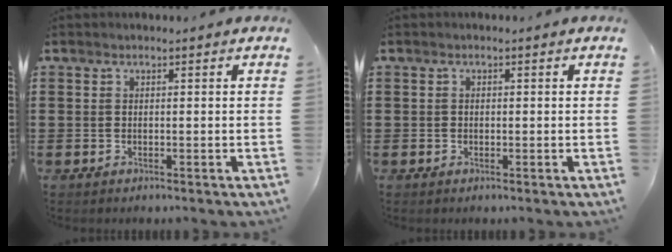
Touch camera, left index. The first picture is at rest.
{"total": 0.5, "force": [-0.1, 0.5, 0.2], "torque": [-0.006, 0.002, -0.003]}